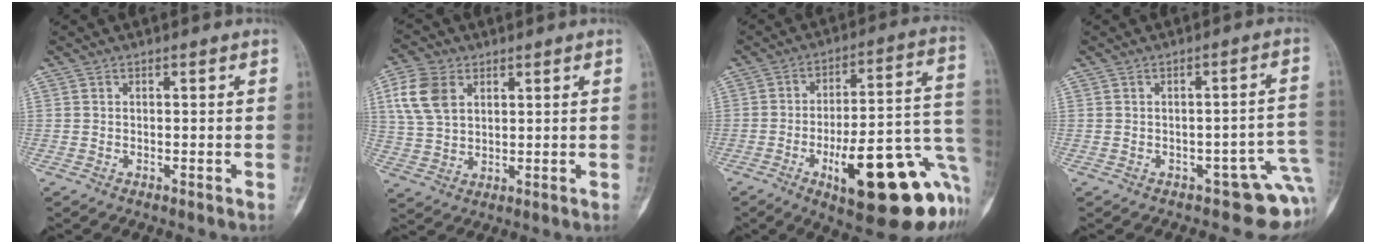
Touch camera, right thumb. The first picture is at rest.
{"total": 9.4, "force": [3.4, 6.4, 6.0], "torque": [-0.119, -0.003, 0.071]}
{"total": 25.7, "force": [-9.2, 8.1, 22.6], "torque": [-0.245, 0.037, -0.118]}
{"total": 7.8, "force": [-3.2, 3.8, 6.0], "torque": [-0.029, 0.028, -0.036]}